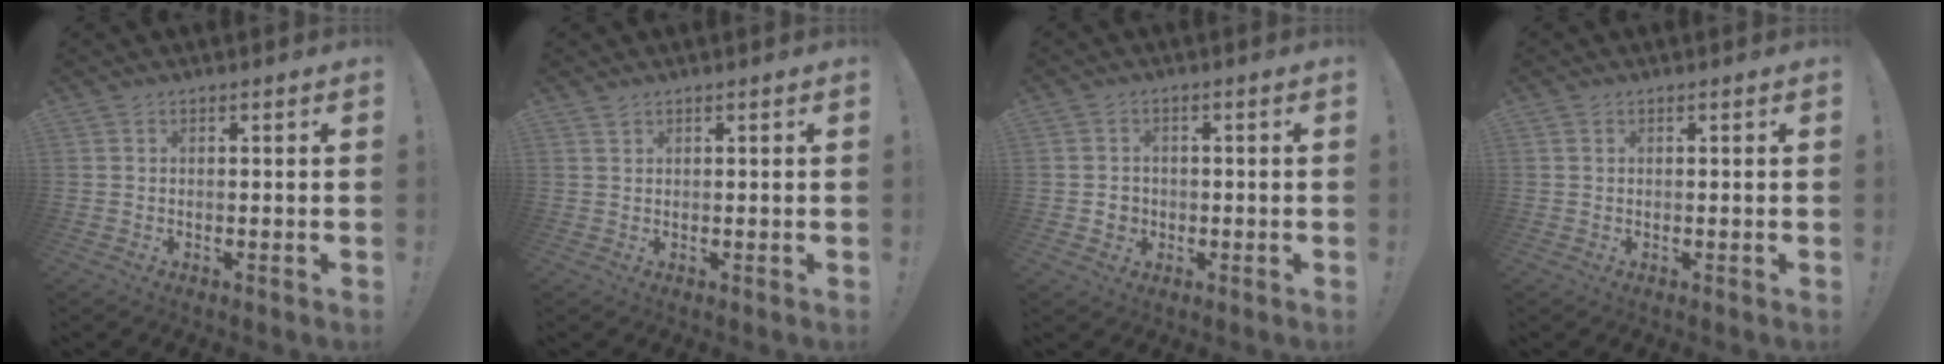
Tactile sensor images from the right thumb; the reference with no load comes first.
{"total": 0.9, "force": [0.8, 0.4, 0.3], "torque": [-0.006, 0.000, 0.016]}
{"total": 3.6, "force": [0.0, 3.5, 1.1], "torque": [-0.010, -0.002, 0.001]}
{"total": 0.5, "force": [0.2, 0.5, 0.1], "torque": [-0.010, 0.005, 0.006]}